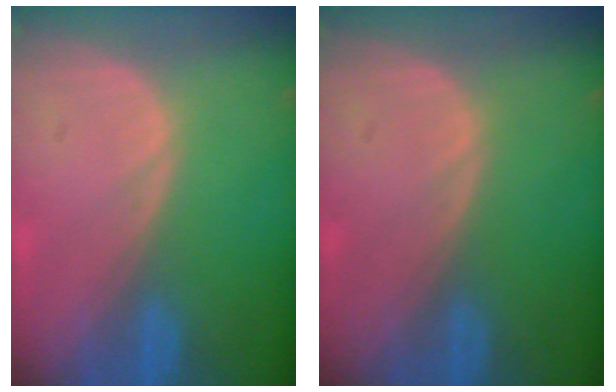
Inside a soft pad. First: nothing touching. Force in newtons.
{"total": 0.0}